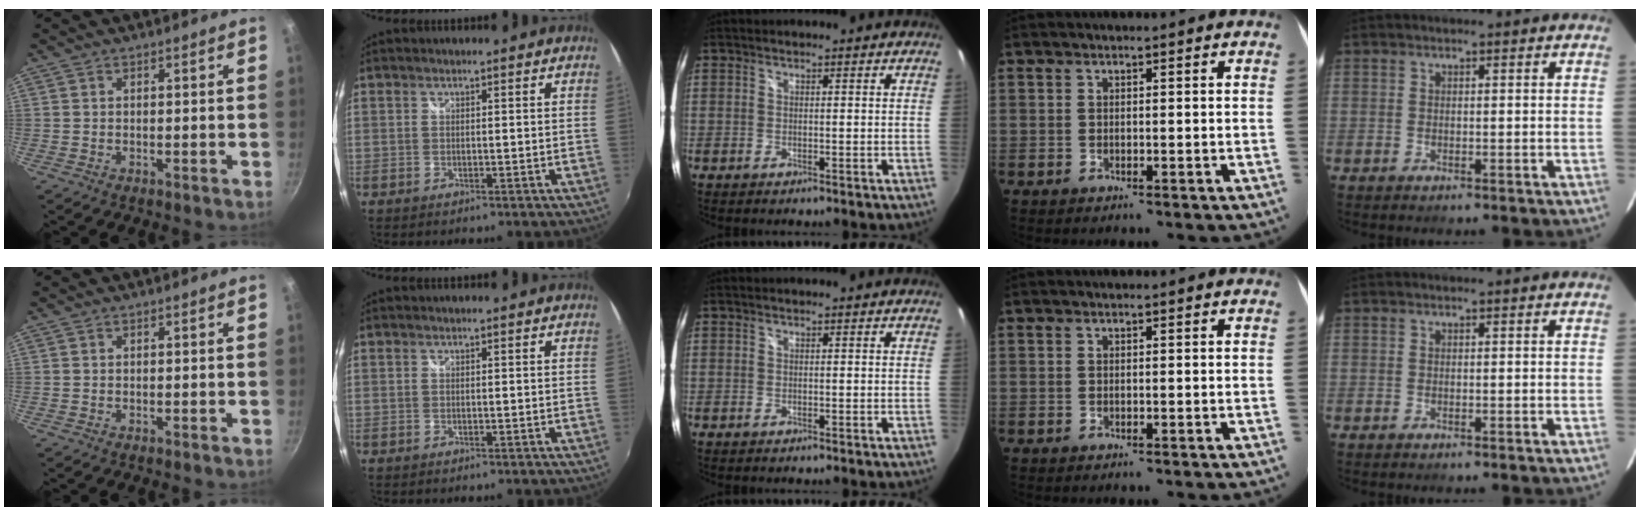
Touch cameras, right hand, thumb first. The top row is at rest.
{}